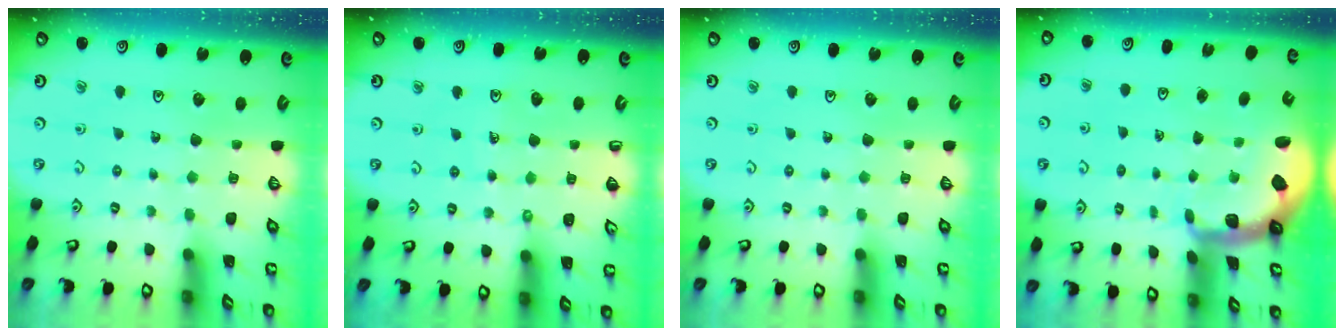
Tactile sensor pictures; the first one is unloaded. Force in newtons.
{"total": 4.7, "press": 4.5, "slide": 1.4}
{"total": 0.0}
{"total": 1.9, "press": 1.8, "slide": 0.5}